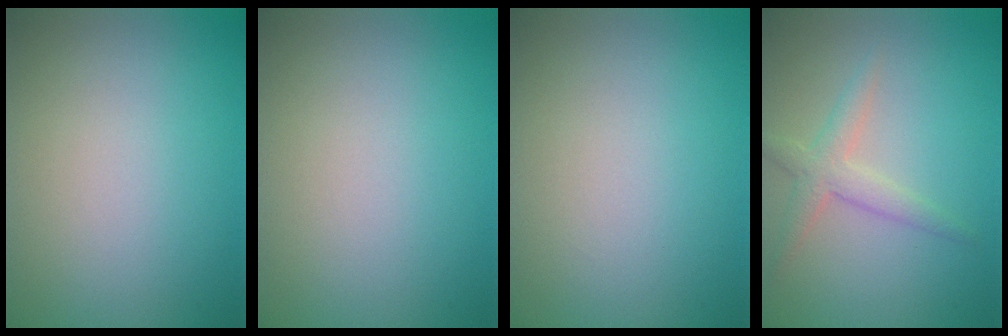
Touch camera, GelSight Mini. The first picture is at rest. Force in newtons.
{"total": 0.0}
{"total": 0.0}
{"total": 2.5, "press": 2.5, "slide": 0.1}